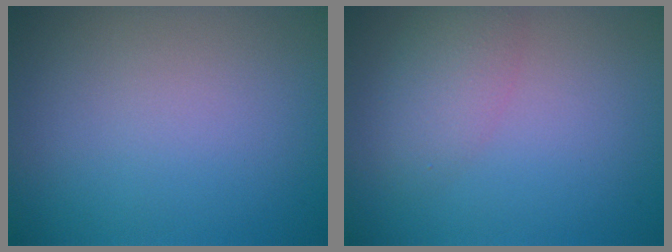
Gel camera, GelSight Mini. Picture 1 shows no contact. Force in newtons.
{"total": 2.9, "press": 2.9, "slide": 0.1}